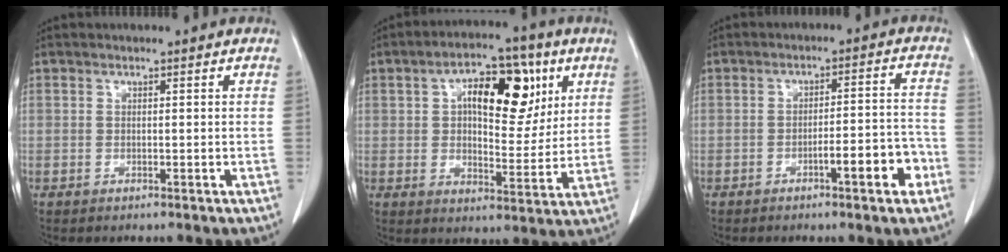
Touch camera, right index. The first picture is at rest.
{"total": 13.4, "force": [4.7, 6.0, 11.1], "torque": [-0.165, 0.028, 0.074]}
{"total": 6.9, "force": [-3.5, 0.9, 5.9], "torque": [-0.081, 0.015, -0.047]}